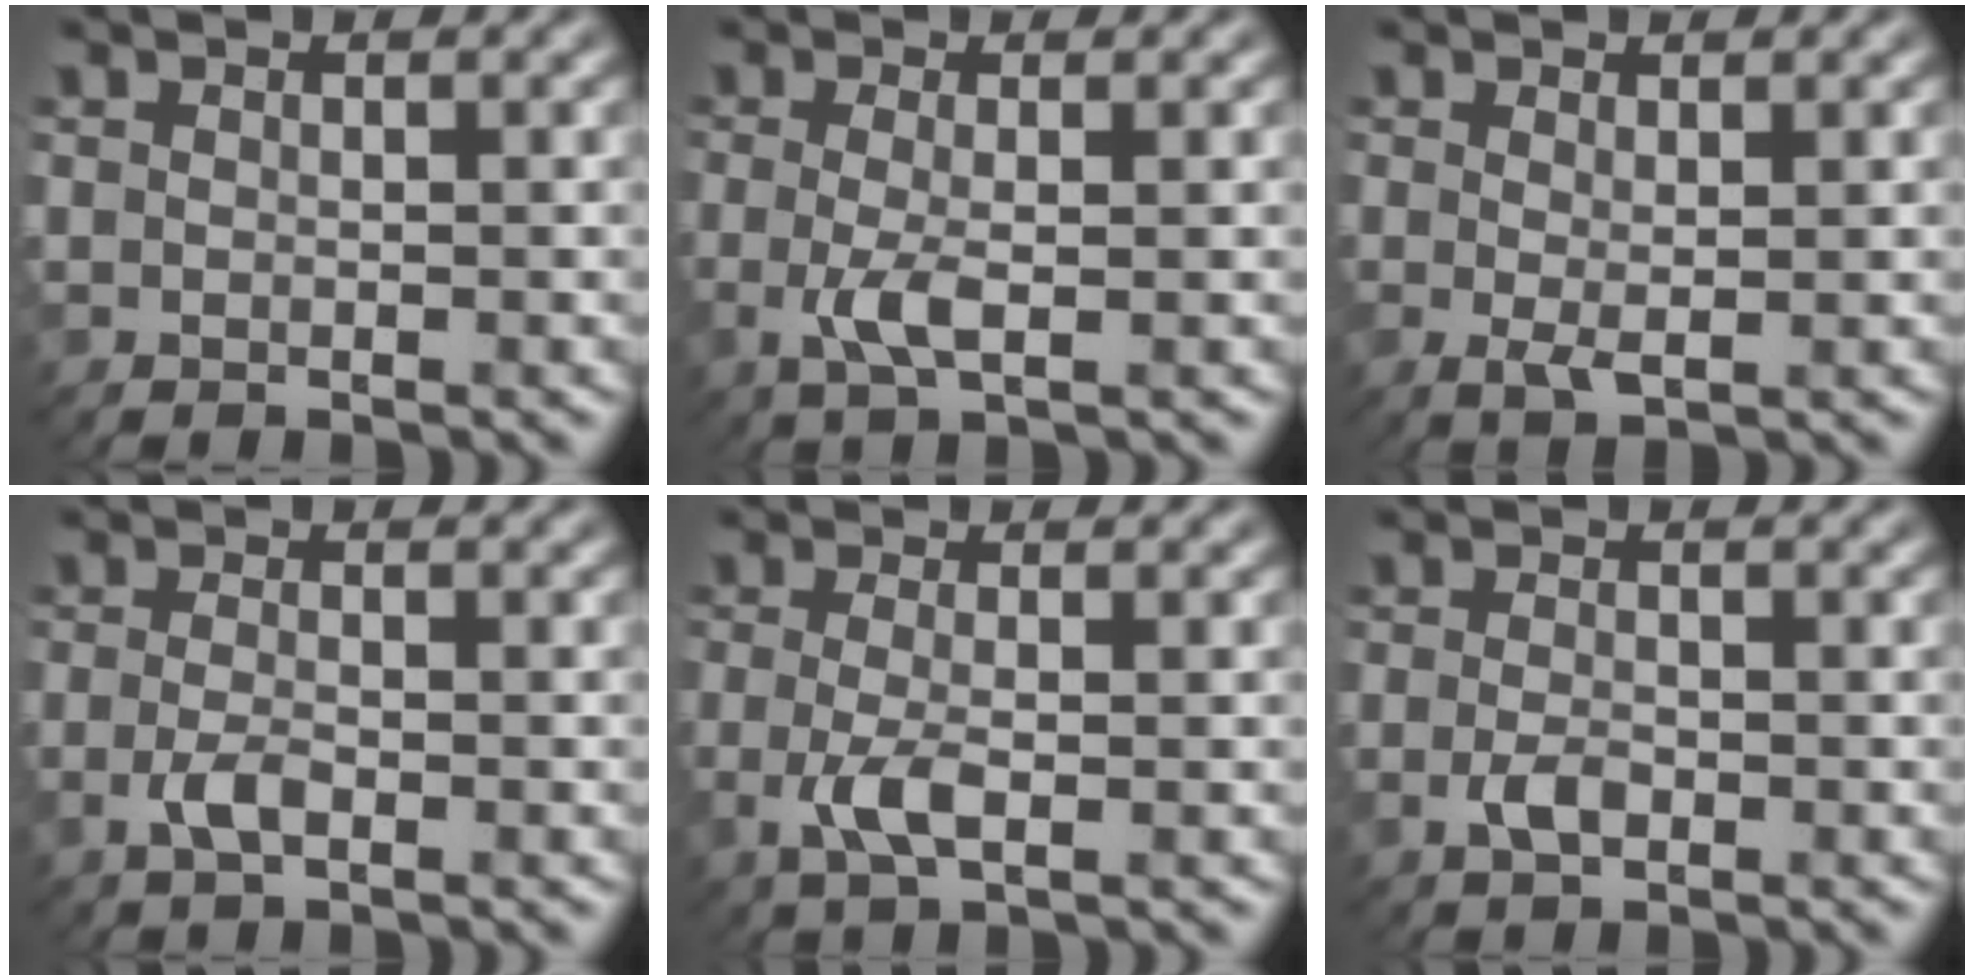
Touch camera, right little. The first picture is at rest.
{"total": 2.6, "force": [-0.4, 0.6, 2.5], "torque": [-0.055, -0.005, -0.008]}
{"total": 1.5, "force": [0.2, 0.3, 1.5], "torque": [-0.029, -0.006, 0.005]}
{"total": 1.9, "force": [-0.8, 0.6, 1.6], "torque": [-0.035, 0.000, -0.019]}
{"total": 2.8, "force": [-0.7, 0.8, 2.6], "torque": [-0.062, -0.006, -0.019]}
{"total": 1.7, "force": [-0.6, 0.8, 1.4], "torque": [-0.029, -0.001, -0.015]}